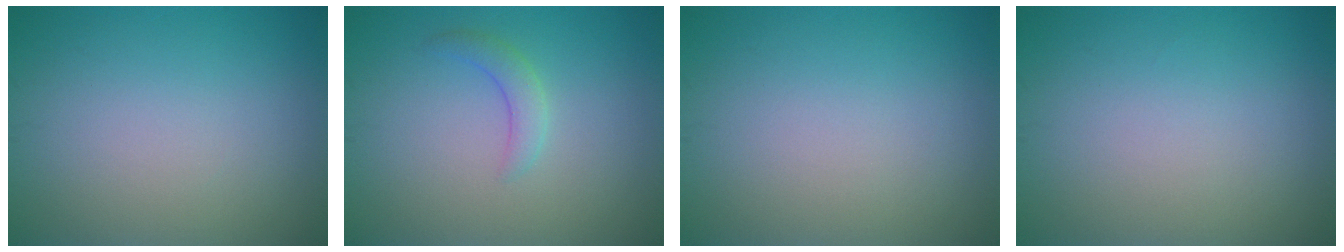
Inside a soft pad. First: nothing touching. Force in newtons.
{"total": 1.8, "press": 1.8, "slide": 0.1}
{"total": 0.0}
{"total": 0.0}